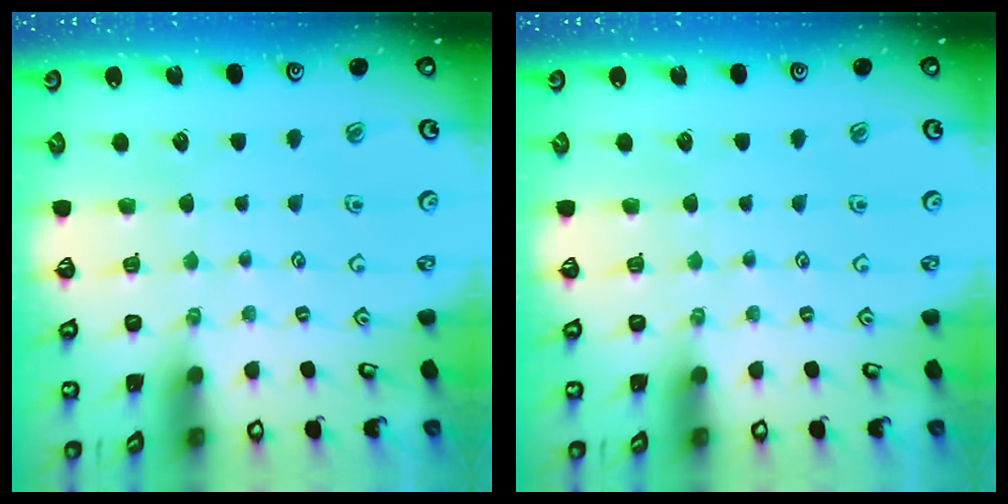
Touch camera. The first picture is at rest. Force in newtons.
{"total": 0.0}